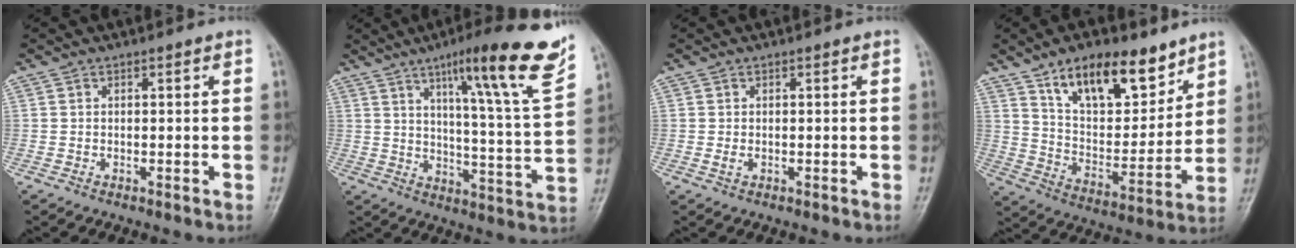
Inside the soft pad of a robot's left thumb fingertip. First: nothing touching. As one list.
[{"total": 20.2, "force": [12.0, 1.6, 16.2], "torque": [-0.208, -0.057, 0.171]}, {"total": 1.0, "force": [-0.1, 0.6, 0.8], "torque": [-0.011, 0.002, 0.000]}, {"total": 17.3, "force": [11.4, 7.8, 10.5], "torque": [-0.123, -0.065, 0.201]}]